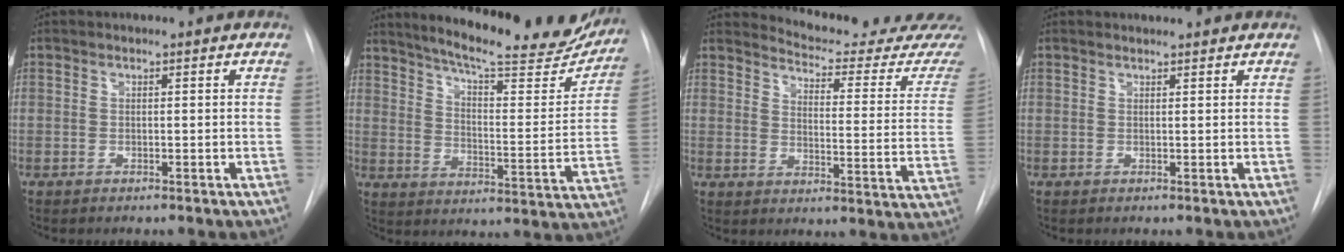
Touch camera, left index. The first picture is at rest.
{"total": 24.0, "force": [20.8, 4.0, 11.4], "torque": [-0.167, -0.054, 0.266]}
{"total": 17.0, "force": [16.7, 0.4, 3.1], "torque": [-0.037, -0.126, 0.181]}
{"total": 1.2, "force": [1.1, 0.1, 0.1], "torque": [-0.010, 0.009, 0.015]}